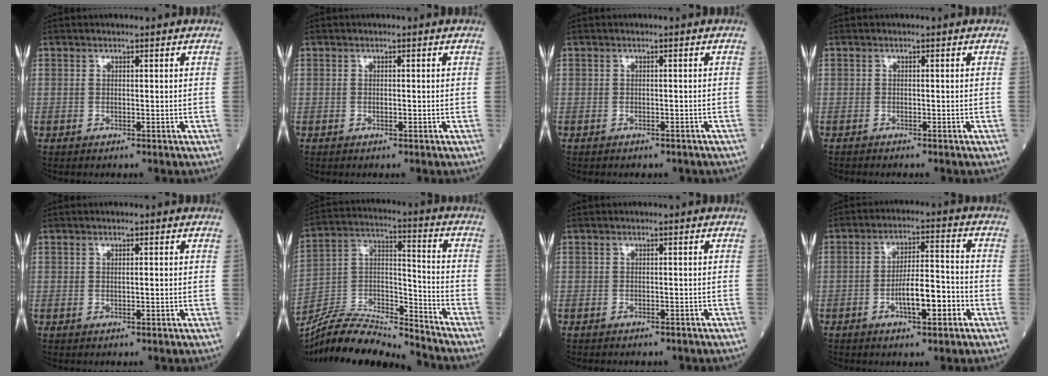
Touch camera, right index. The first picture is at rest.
{"total": 0.5, "force": [-0.1, 0.1, 0.5], "torque": [-0.012, -0.002, 0.001]}
{"total": 3.1, "force": [-2.6, 1.3, 1.0], "torque": [-0.012, -0.003, -0.027]}
{"total": 0.5, "force": [-0.5, 0.1, 0.1], "torque": [-0.008, -0.002, -0.010]}
{"total": 0.7, "force": [0.1, 0.1, 0.7], "torque": [-0.014, 0.000, 0.004]}
{"total": 17.7, "force": [-17.0, 1.2, 4.8], "torque": [-0.091, 0.025, -0.300]}
{"total": 3.1, "force": [-2.7, 1.2, 1.0], "torque": [-0.012, -0.003, -0.028]}
{"total": 7.8, "force": [-2.9, 1.9, 6.9], "torque": [-0.124, 0.012, -0.047]}